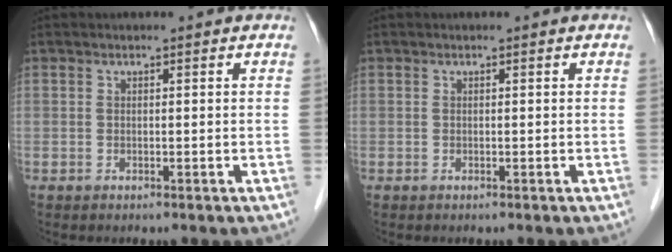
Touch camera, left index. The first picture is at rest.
{"total": 0.0}